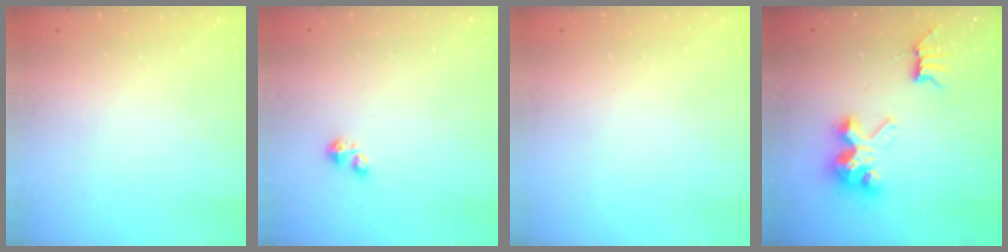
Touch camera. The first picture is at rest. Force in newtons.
{"total": 2.4, "press": 2.4, "slide": 0.3}
{"total": 0.0}
{"total": 7.8, "press": 7.7, "slide": 0.5}